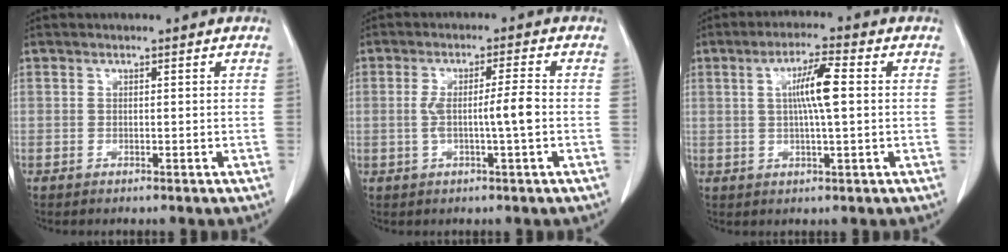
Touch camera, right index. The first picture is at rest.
{"total": 5.1, "force": [-0.7, -0.3, 5.0], "torque": [-0.093, 0.005, -0.009]}
{"total": 6.3, "force": [0.9, 0.2, 6.2], "torque": [-0.112, 0.002, 0.014]}